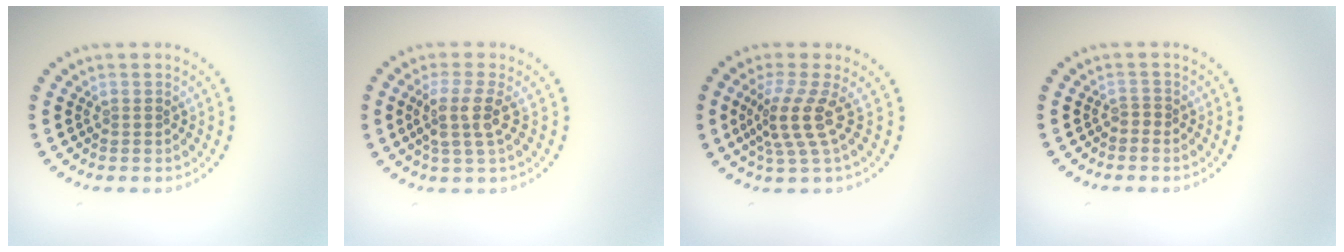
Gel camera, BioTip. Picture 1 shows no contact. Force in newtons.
{"total": 3.1, "press": 2.4, "slide": 1.9}
{"total": 3.5, "press": 2.5, "slide": 2.4}
{"total": 0.6, "press": 0.2, "slide": 0.6}